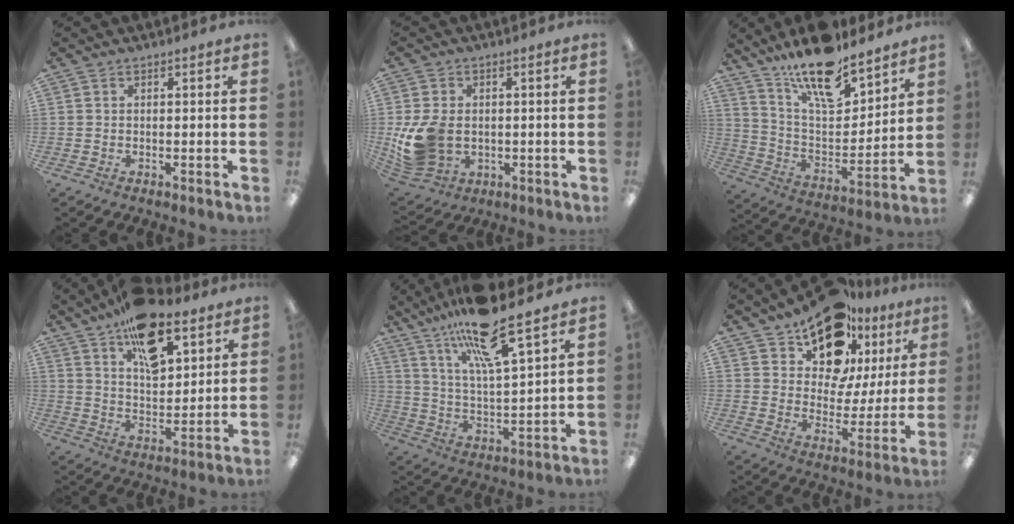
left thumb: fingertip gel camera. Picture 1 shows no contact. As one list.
[{"total": 11.7, "force": [-1.2, 8.9, 7.4], "torque": [-0.161, 0.003, -0.020]}, {"total": 17.8, "force": [14.3, 5.7, 8.9], "torque": [-0.164, -0.091, 0.250]}, {"total": 16.9, "force": [10.9, 8.1, 10.0], "torque": [-0.147, -0.054, 0.188]}, {"total": 15.9, "force": [12.4, 2.4, 9.6], "torque": [-0.179, -0.069, 0.205]}, {"total": 17.8, "force": [13.3, 9.2, 7.6], "torque": [-0.130, -0.090, 0.235]}]